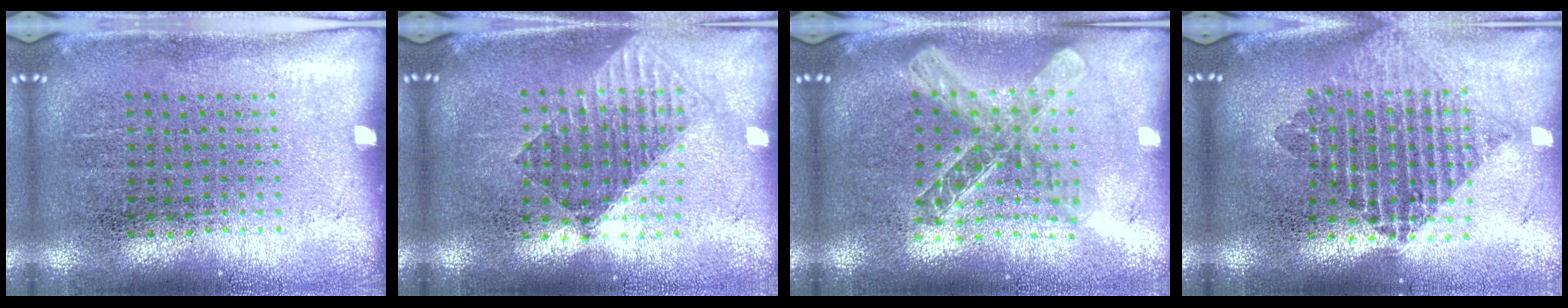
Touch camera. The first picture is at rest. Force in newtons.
{"total": 1.5, "press": 1.2, "slide": 0.8}
{"total": 2.0, "press": 1.7, "slide": 1.1}
{"total": 2.1, "press": 1.7, "slide": 1.2}